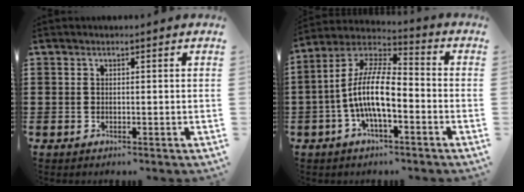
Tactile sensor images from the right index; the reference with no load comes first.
{"total": 10.8, "force": [-2.7, 3.9, 9.7], "torque": [-0.221, -0.006, -0.058]}